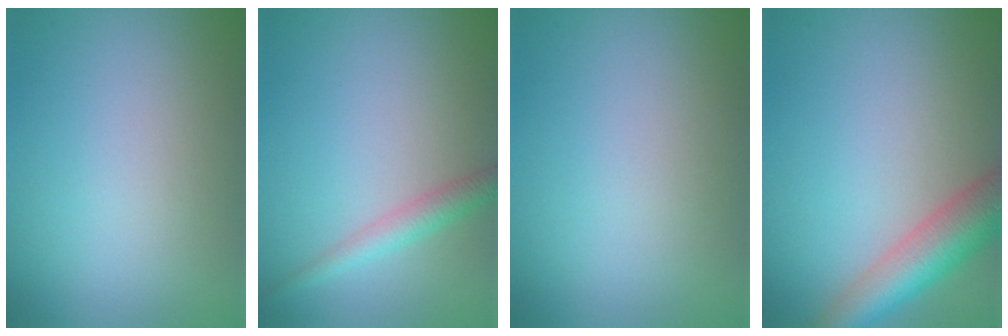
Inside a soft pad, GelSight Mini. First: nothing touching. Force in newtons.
{"total": 2.2, "press": 2.2, "slide": 0.1}
{"total": 0.0}
{"total": 6.0, "press": 6.0, "slide": 0.4}